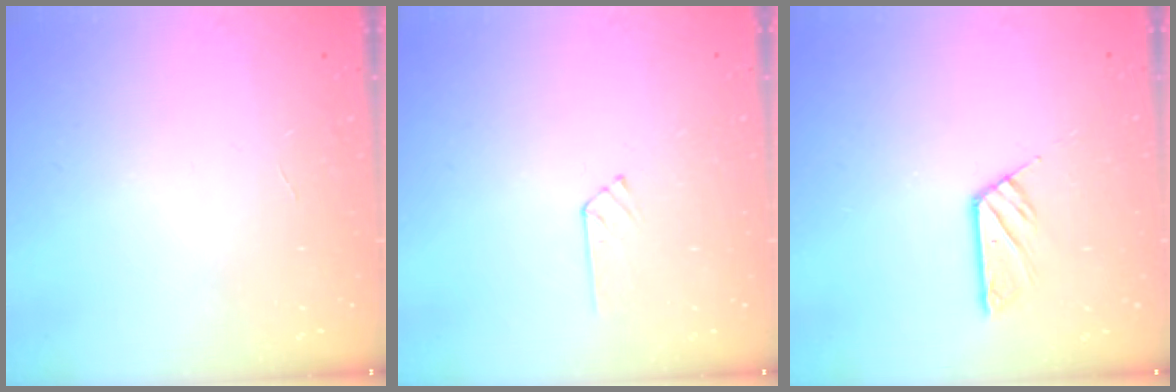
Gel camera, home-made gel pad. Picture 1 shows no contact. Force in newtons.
{"total": 5.1, "press": 5.1, "slide": 0.4}
{"total": 6.2, "press": 6.2, "slide": 0.1}